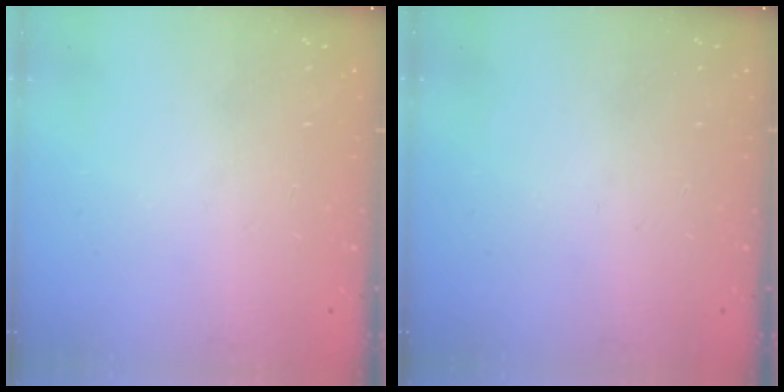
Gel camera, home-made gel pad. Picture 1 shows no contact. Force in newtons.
{"total": 0.0}